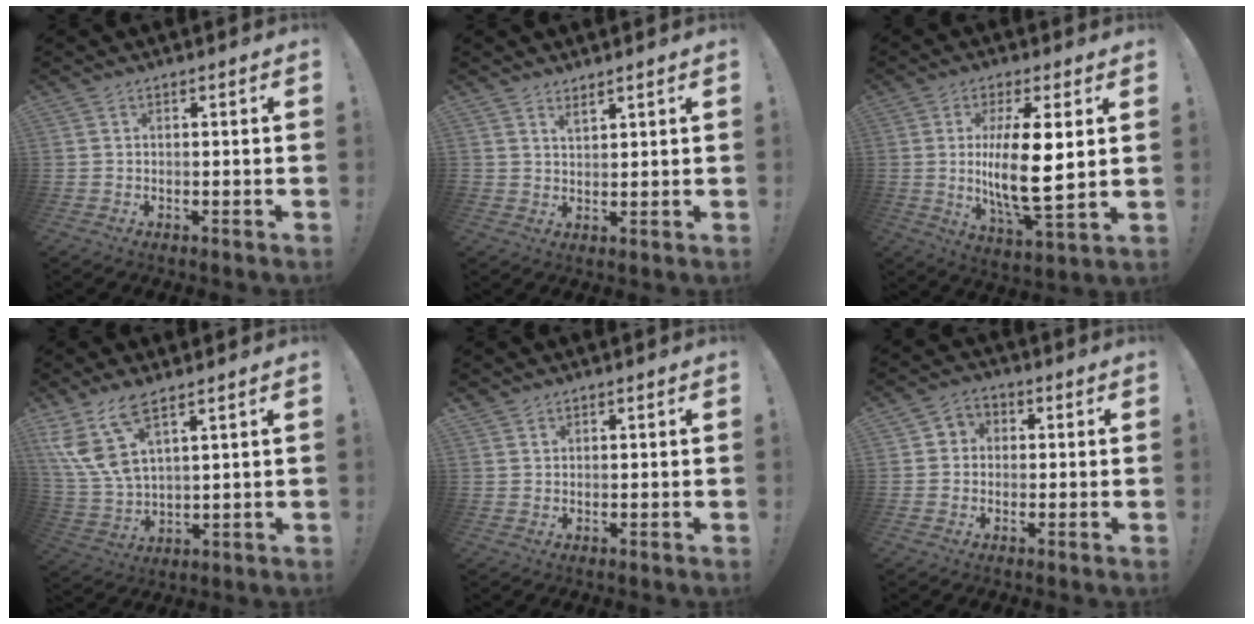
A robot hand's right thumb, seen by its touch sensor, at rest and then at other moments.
{"total": 2.5, "force": [2.2, 0.7, 0.9], "torque": [-0.005, -0.018, 0.038]}
{"total": 15.4, "force": [1.4, 4.2, 14.7], "torque": [-0.283, -0.025, 0.010]}
{"total": 12.4, "force": [7.5, 5.0, 8.5], "torque": [-0.175, -0.039, 0.141]}
{"total": 1.6, "force": [1.3, 0.9, 0.2], "torque": [0.011, -0.013, 0.020]}
{"total": 3.9, "force": [-0.8, 3.6, 1.3], "torque": [-0.012, 0.008, -0.016]}